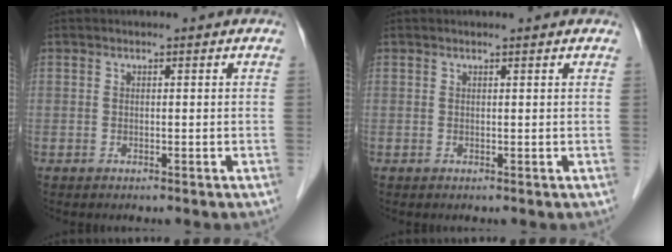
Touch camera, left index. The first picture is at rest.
{"total": 1.3, "force": [1.2, 0.0, 0.4], "torque": [-0.014, 0.009, 0.016]}